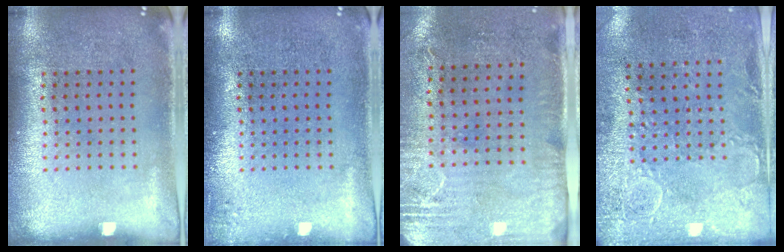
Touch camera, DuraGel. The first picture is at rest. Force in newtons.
{"total": 0.8, "press": 0.8, "slide": 0.2}
{"total": 2.9, "press": 2.4, "slide": 1.7}
{"total": 3.1, "press": 2.3, "slide": 2.0}